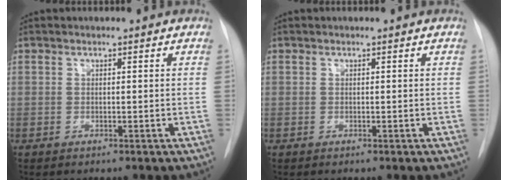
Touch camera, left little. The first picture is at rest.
{"total": 0.0}